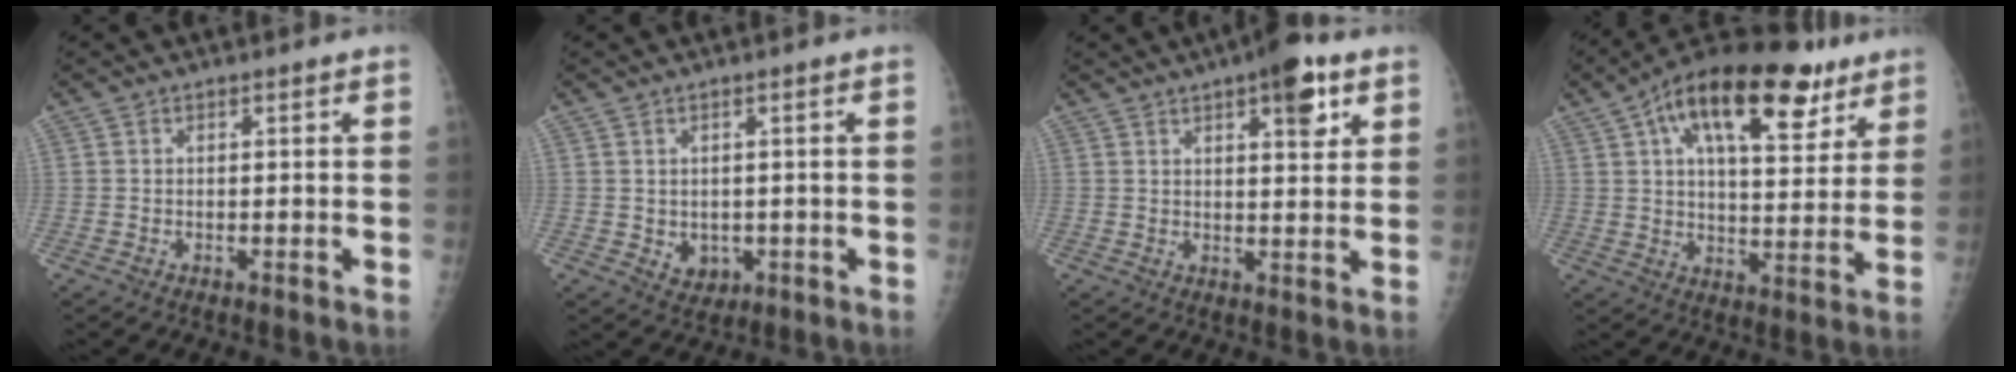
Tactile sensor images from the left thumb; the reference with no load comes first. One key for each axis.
{"total": 3.5, "fx": -0.4, "fy": 2.9, "fz": 2.0, "tx": -0.015, "ty": -0.002, "tz": 0.006}
{"total": 8.4, "fx": 4.4, "fy": 2.8, "fz": 6.6, "tx": -0.075, "ty": -0.016, "tz": 0.057}
{"total": 22.3, "fx": 12.0, "fy": 9.8, "fz": 16.0, "tx": -0.232, "ty": -0.010, "tz": 0.187}